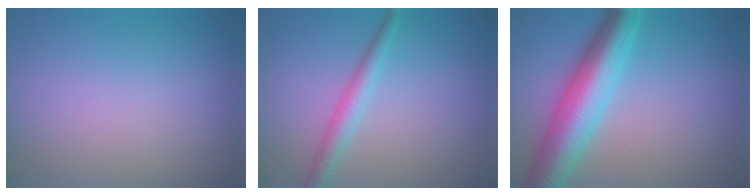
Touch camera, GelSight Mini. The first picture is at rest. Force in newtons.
{"total": 2.4, "press": 2.4, "slide": 0.1}
{"total": 7.8, "press": 7.8, "slide": 0.1}